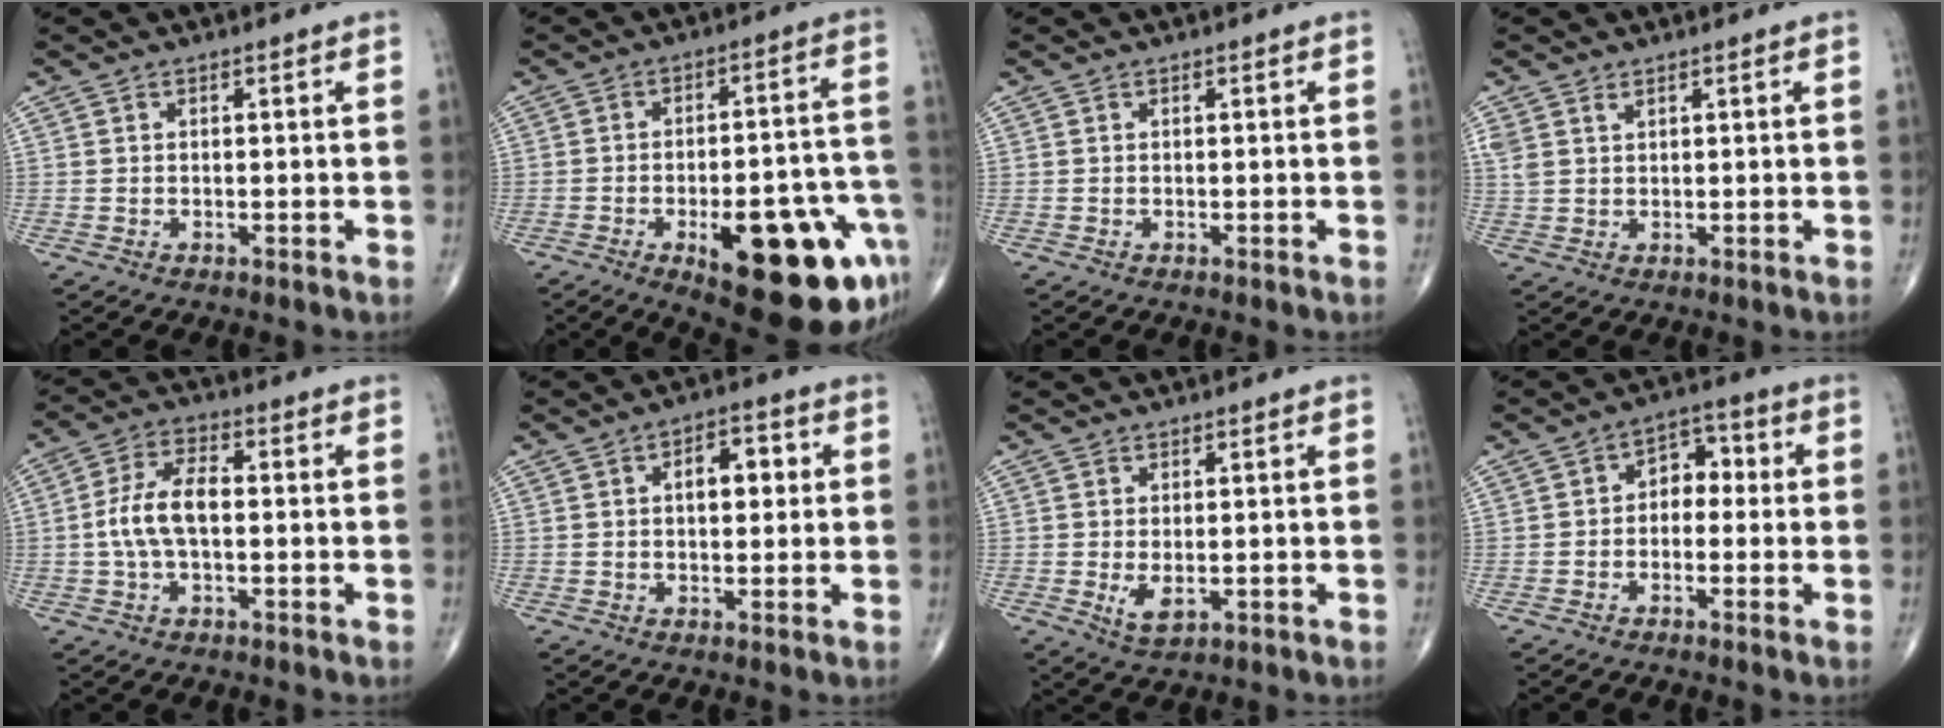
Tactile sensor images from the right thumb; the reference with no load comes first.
{"total": 24.0, "force": [-10.0, 9.1, 19.8], "torque": [-0.186, 0.046, -0.117]}
{"total": 0.0}
{"total": 2.8, "force": [1.8, 1.6, 1.4], "torque": [-0.031, 0.002, 0.044]}
{"total": 8.5, "force": [-0.5, 4.3, 7.4], "torque": [-0.154, 0.024, -0.015]}
{"total": 6.4, "force": [1.1, 3.6, 5.2], "torque": [-0.056, 0.011, 0.011]}
{"total": 3.5, "force": [-0.5, 1.8, 3.0], "torque": [-0.049, -0.008, 0.000]}
{"total": 5.6, "force": [-0.2, 4.0, 3.9], "torque": [-0.025, 0.025, -0.018]}